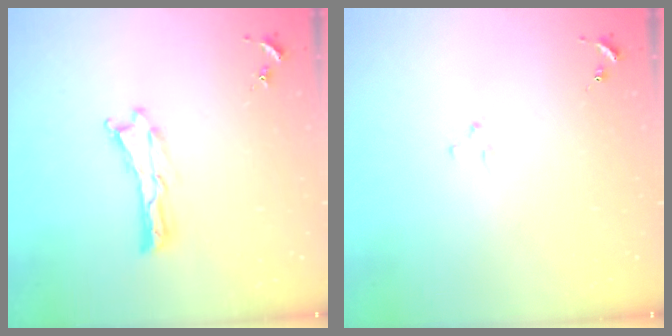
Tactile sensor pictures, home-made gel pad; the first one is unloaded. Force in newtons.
{"total": 2.1, "press": 2.1, "slide": 0.2}